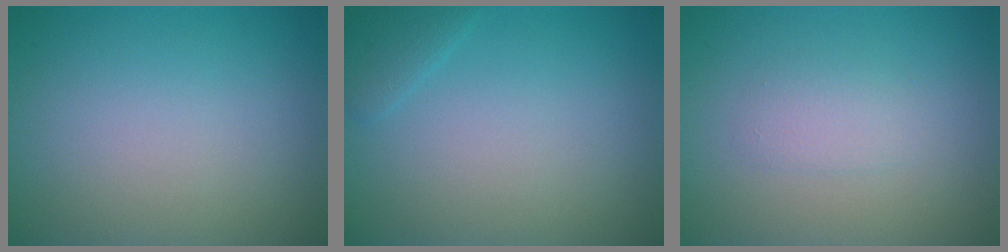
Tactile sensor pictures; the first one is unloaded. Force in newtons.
{"total": 1.2, "press": 1.2, "slide": 0.0}
{"total": 1.5, "press": 1.5, "slide": 0.1}